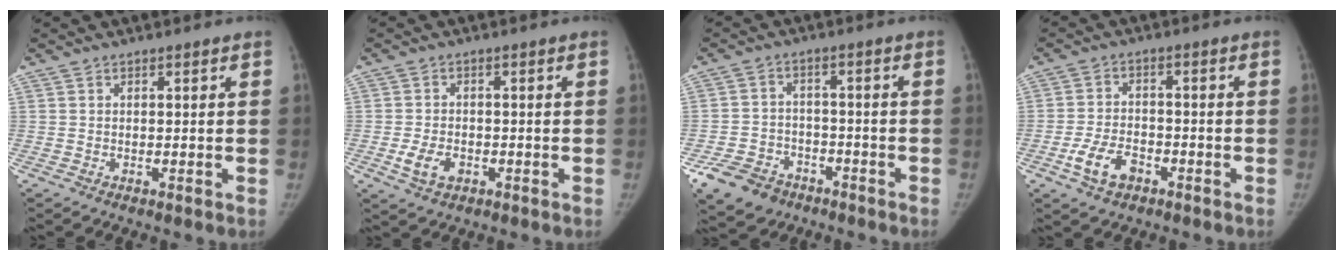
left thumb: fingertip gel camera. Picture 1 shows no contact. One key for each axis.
{"total": 4.7, "fx": -1.7, "fy": 3.2, "fz": 3.1, "tx": -0.058, "ty": 0.003, "tz": -0.027}
{"total": 9.3, "fx": -5.7, "fy": 6.7, "fz": 3.0, "tx": -0.049, "ty": 0.029, "tz": -0.093}
{"total": 6.7, "fx": -3.4, "fy": 4.1, "fz": 4.1, "tx": -0.077, "ty": 0.018, "tz": -0.060}